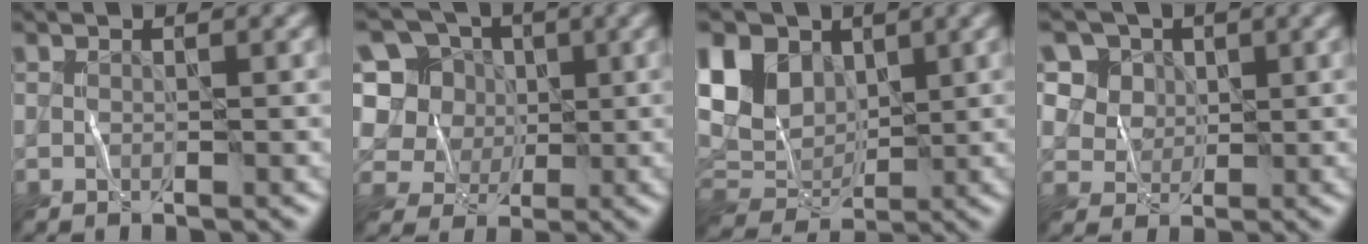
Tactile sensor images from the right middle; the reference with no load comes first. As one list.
[{"total": 9.0, "force": [1.7, 8.2, 3.1], "torque": [-0.094, 0.036, 0.016]}, {"total": 8.8, "force": [2.4, 6.7, 5.2], "torque": [-0.117, 0.017, 0.047]}, {"total": 6.9, "force": [3.4, 5.3, 2.7], "torque": [-0.059, -0.001, 0.052]}]